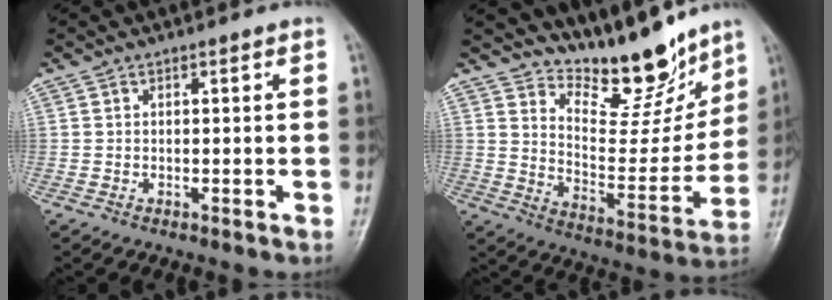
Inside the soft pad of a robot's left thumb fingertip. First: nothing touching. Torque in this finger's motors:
{"motor_torque": [0.41, -0.11, 0.06, -0.24, 0.02]}